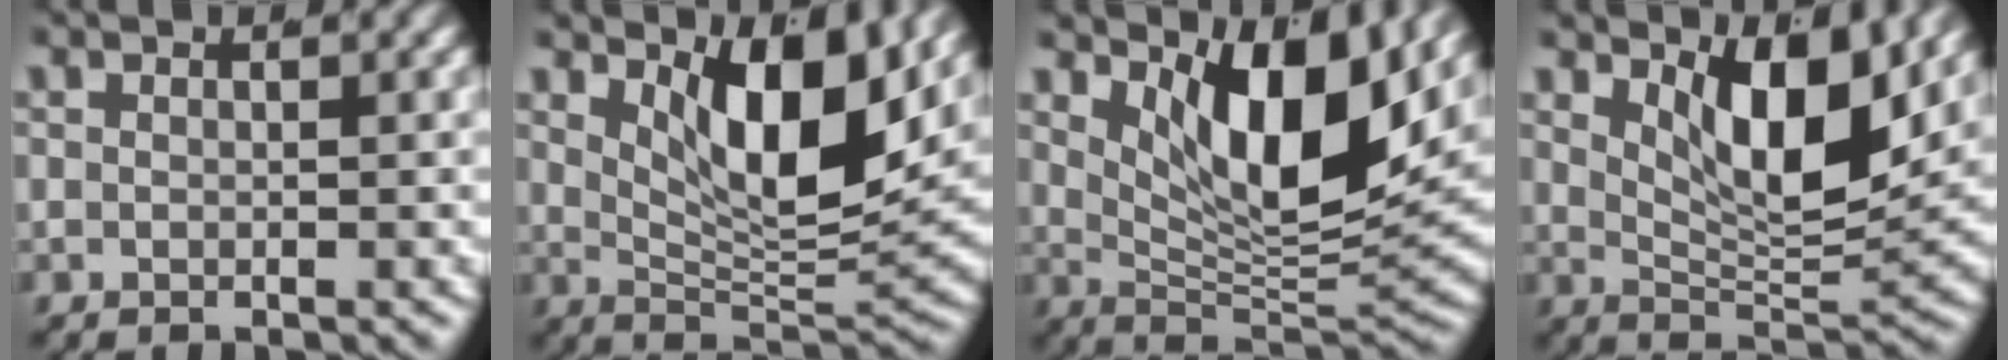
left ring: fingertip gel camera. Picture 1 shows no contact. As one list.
[{"total": 9.8, "force": [4.4, 3.4, 8.0], "torque": [-0.128, -0.011, 0.073]}, {"total": 11.4, "force": [4.7, 4.3, 9.5], "torque": [-0.144, -0.003, 0.077]}, {"total": 8.3, "force": [4.1, 2.8, 6.7], "torque": [-0.108, -0.014, 0.069]}]